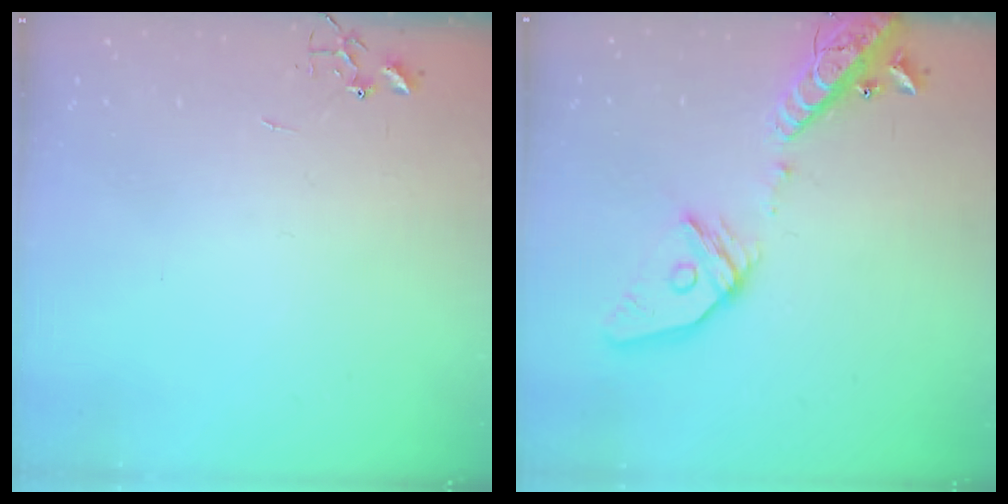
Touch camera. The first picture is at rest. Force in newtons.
{"total": 18.3, "press": 17.9, "slide": 3.6}